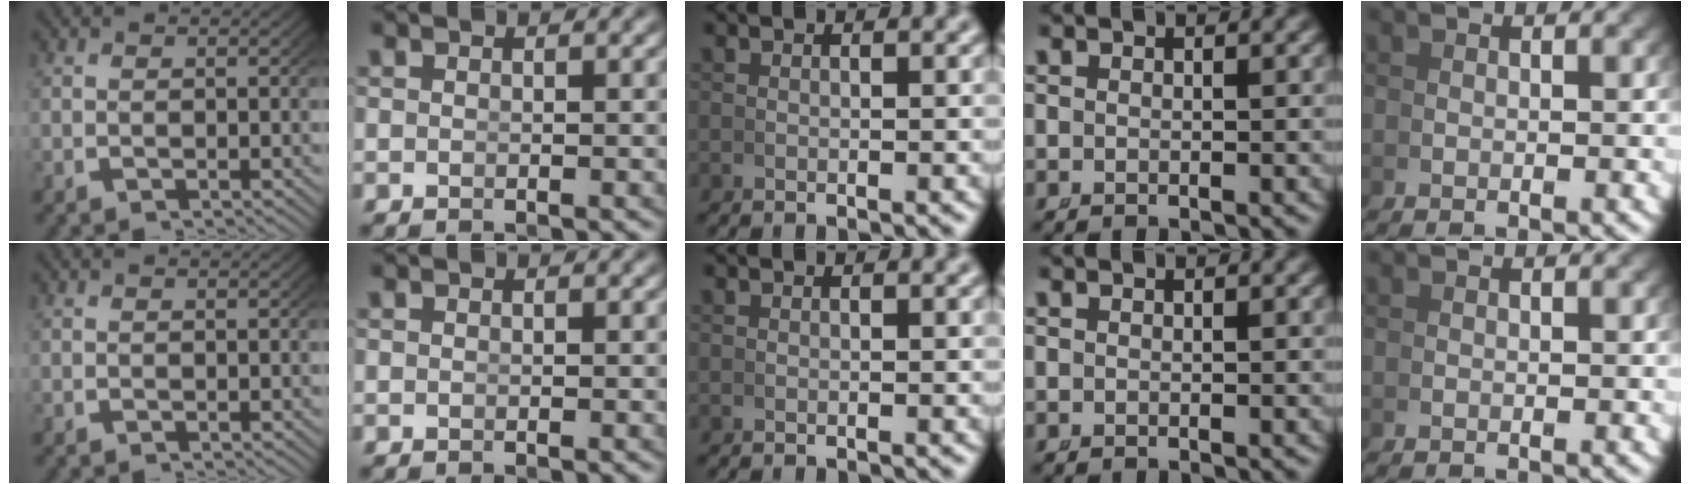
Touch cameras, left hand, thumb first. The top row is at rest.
{}